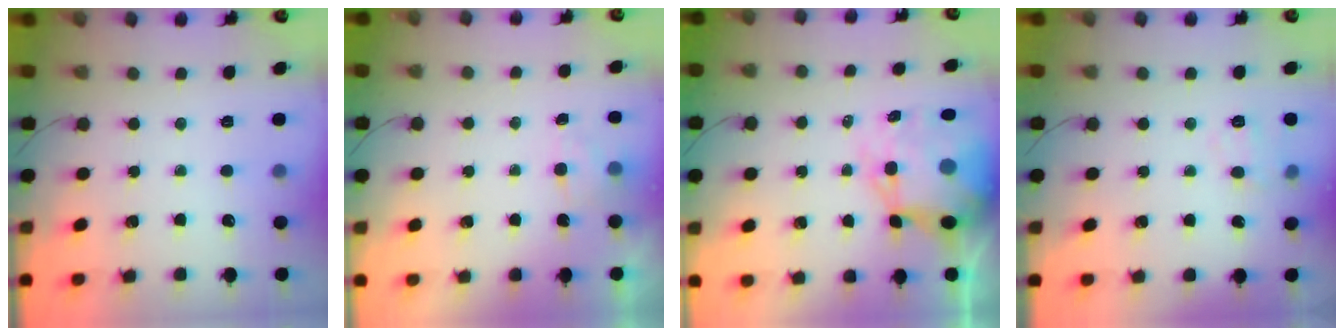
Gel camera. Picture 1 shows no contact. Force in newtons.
{"total": 4.1, "press": 4.0, "slide": 1.2}
{"total": 12.4, "press": 11.9, "slide": 3.3}
{"total": 5.5, "press": 5.3, "slide": 1.3}